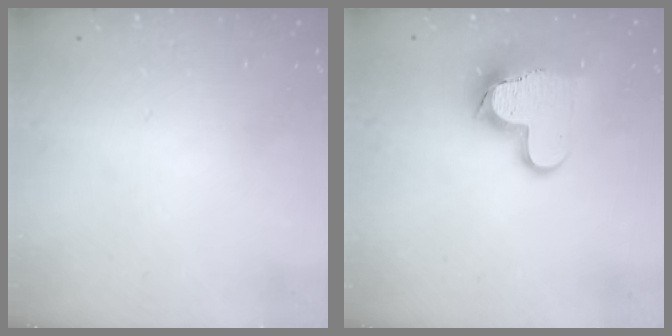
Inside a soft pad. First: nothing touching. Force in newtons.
{"total": 12.0, "press": 12.0, "slide": 1.1}